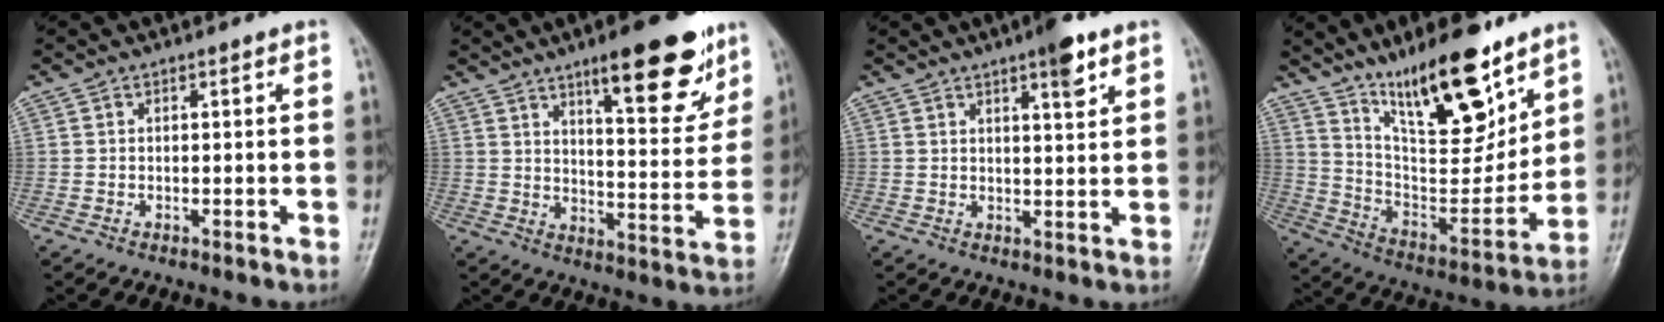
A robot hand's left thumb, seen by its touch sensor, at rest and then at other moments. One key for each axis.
{"total": 16.4, "fx": 10.2, "fy": 4.8, "fz": 11.9, "tx": -0.129, "ty": -0.057, "tz": 0.152}
{"total": 5.6, "fx": 3.4, "fy": 1.3, "fz": 4.4, "tx": -0.055, "ty": -0.017, "tz": 0.046}
{"total": 19.9, "fx": 13.7, "fy": 6.2, "fz": 13.1, "tx": -0.166, "ty": -0.086, "tz": 0.243}